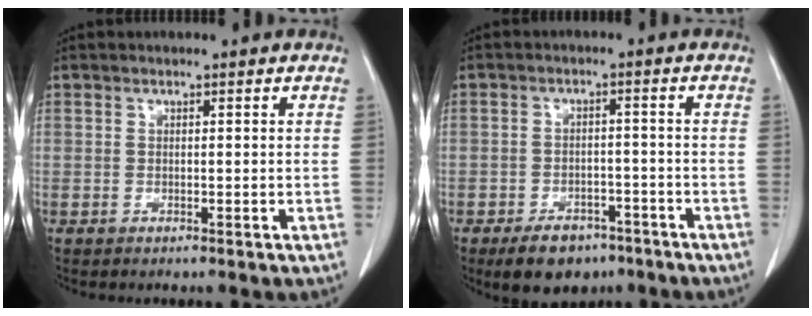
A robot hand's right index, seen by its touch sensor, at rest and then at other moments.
{"total": 7.3, "force": [-5.1, 4.0, 3.2], "torque": [-0.052, 0.002, -0.075]}